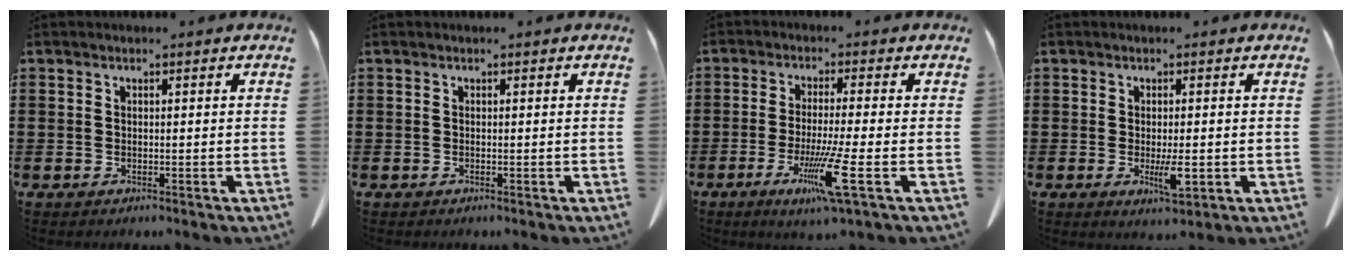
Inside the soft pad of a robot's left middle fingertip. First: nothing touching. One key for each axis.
{"total": 0.0}
{"total": 8.5, "fx": -3.2, "fy": -0.4, "fz": 7.9, "tx": -0.163, "ty": -0.029, "tz": -0.061}
{"total": 3.7, "fx": -0.6, "fy": 1.0, "fz": 3.5, "tx": -0.065, "ty": -0.003, "tz": -0.011}